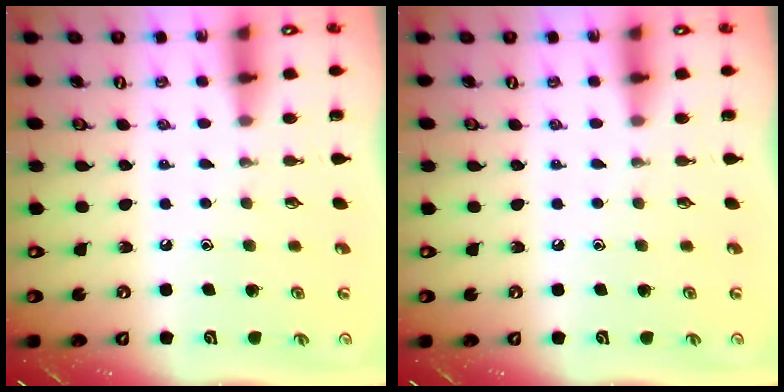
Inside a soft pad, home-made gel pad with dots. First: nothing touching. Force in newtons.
{"total": 0.0}